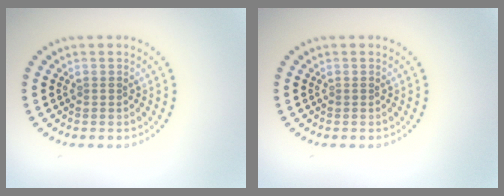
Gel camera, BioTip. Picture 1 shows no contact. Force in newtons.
{"total": 0.0}